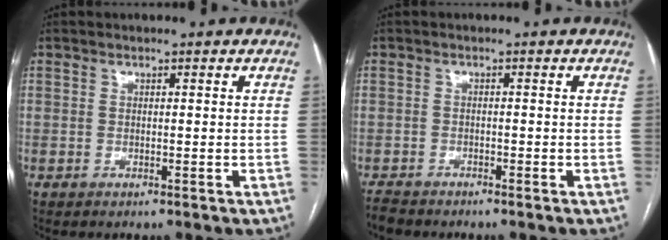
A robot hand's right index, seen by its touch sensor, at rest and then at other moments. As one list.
[{"total": 2.2, "force": [-2.2, 0.4, 0.1], "torque": [-0.004, -0.009, -0.039]}]